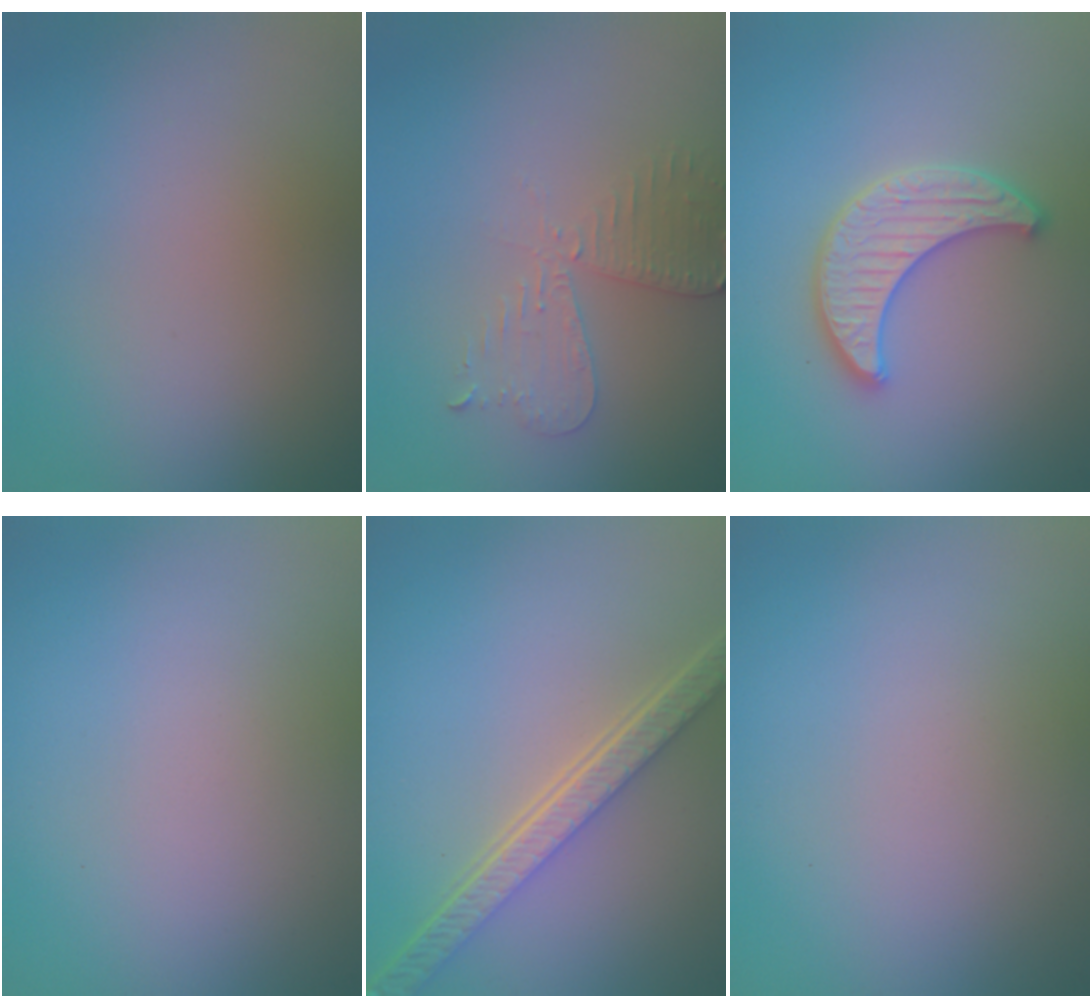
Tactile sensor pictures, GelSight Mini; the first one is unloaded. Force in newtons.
{"total": 2.7, "press": 2.4, "slide": 1.1}
{"total": 3.7, "press": 3.6, "slide": 0.8}
{"total": 0.0}
{"total": 5.5, "press": 4.2, "slide": 3.5}
{"total": 0.0}